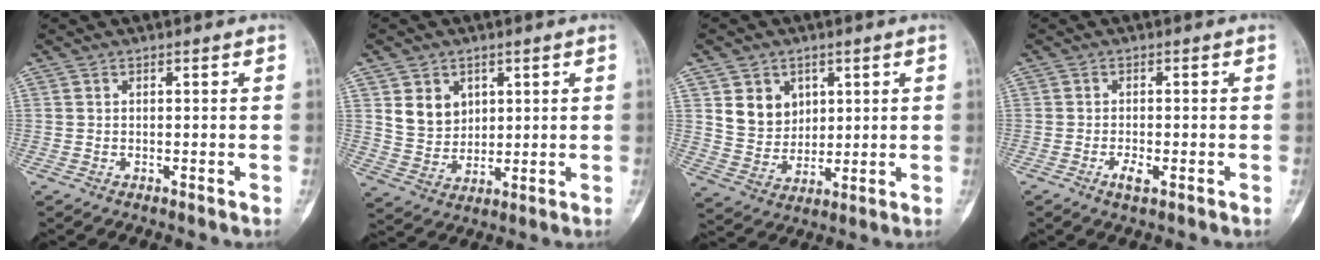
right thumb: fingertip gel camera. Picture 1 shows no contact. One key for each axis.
{"total": 7.3, "fx": 2.7, "fy": 5.9, "fz": 3.3, "tx": -0.030, "ty": -0.021, "tz": 0.060}
{"total": 8.3, "fx": 3.1, "fy": 6.8, "fz": 3.5, "tx": -0.029, "ty": -0.020, "tz": 0.065}
{"total": 2.5, "fx": -1.1, "fy": 0.9, "fz": 2.1, "tx": -0.042, "ty": 0.001, "tz": -0.018}